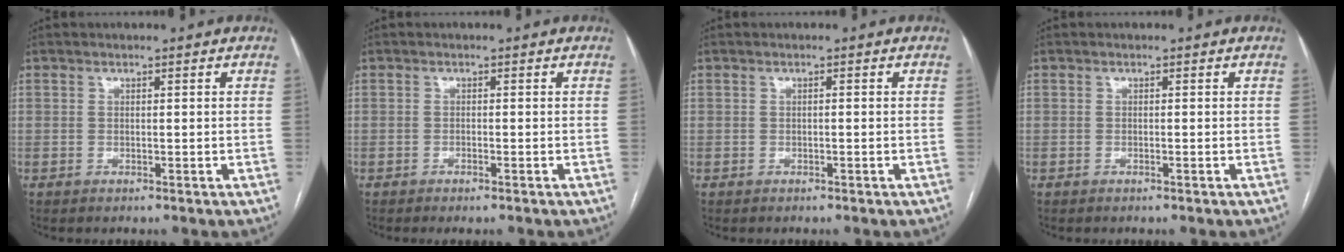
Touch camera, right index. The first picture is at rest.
{"total": 1.1, "force": [-0.8, 0.0, 0.7], "torque": [-0.015, -0.002, -0.013]}
{"total": 0.0}
{"total": 0.0}